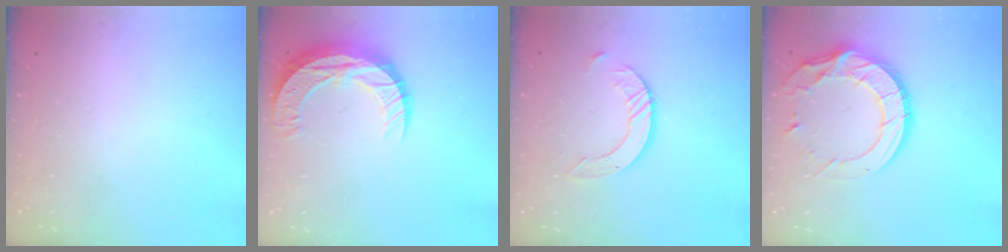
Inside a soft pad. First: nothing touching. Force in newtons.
{"total": 12.7, "press": 12.7, "slide": 0.9}
{"total": 8.0, "press": 7.9, "slide": 0.8}
{"total": 18.1, "press": 18.1, "slide": 1.3}